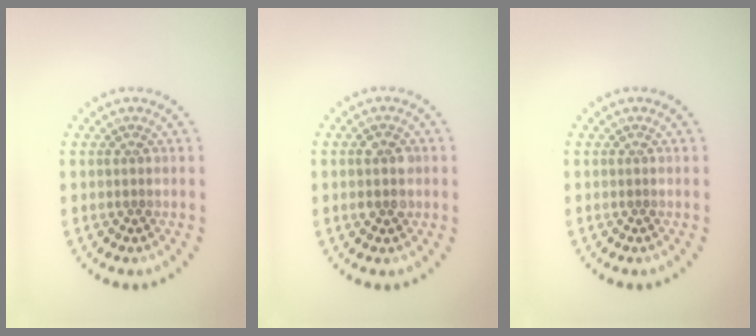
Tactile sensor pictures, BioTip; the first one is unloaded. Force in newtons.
{"total": 2.3, "press": 2.3, "slide": 0.2}
{"total": 0.0}